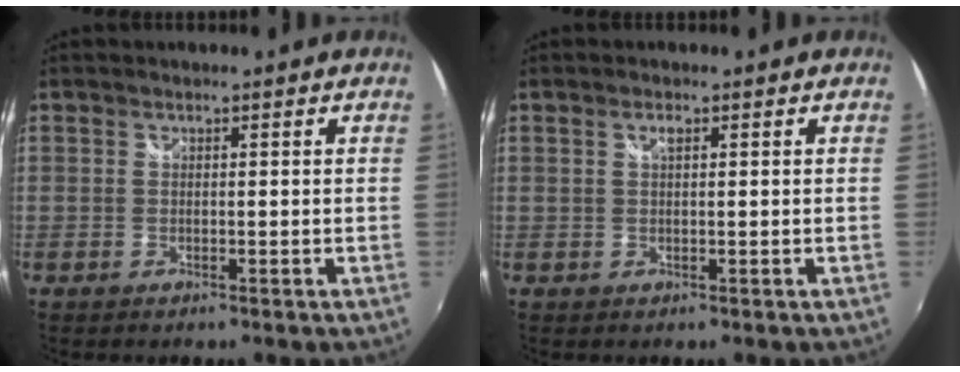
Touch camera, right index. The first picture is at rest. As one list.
[{"total": 1.0, "force": [0.6, 0.2, 0.8], "torque": [-0.015, 0.002, 0.008]}]